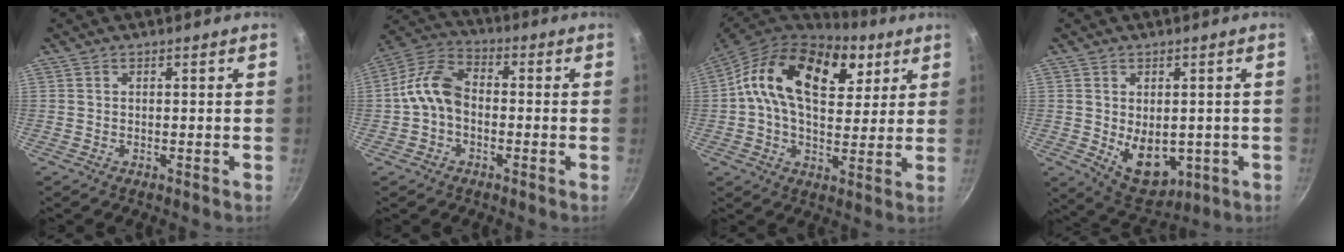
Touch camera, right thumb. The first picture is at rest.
{"total": 9.3, "force": [-1.2, 6.5, 6.5], "torque": [-0.111, 0.033, -0.042]}
{"total": 22.2, "force": [7.7, 13.6, 15.7], "torque": [-0.243, -0.006, 0.109]}
{"total": 9.7, "force": [-1.1, 6.5, 7.1], "torque": [-0.082, -0.016, 0.007]}